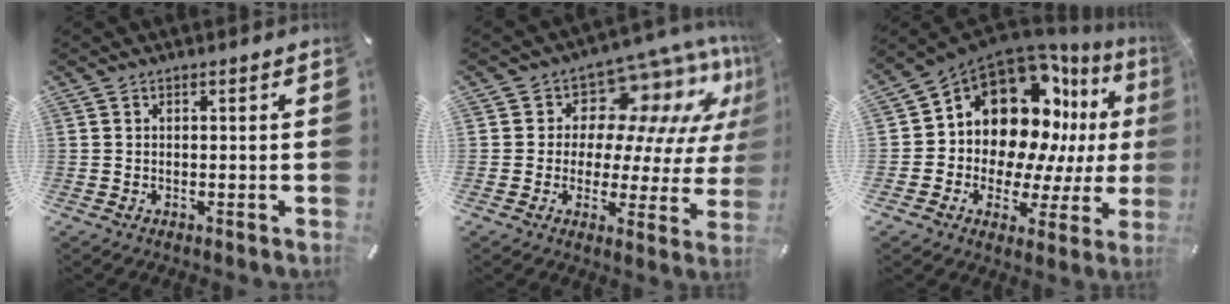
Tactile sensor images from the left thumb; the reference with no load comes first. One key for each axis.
{"total": 12.8, "fx": 8.4, "fy": 7.8, "fz": 5.7, "tx": -0.079, "ty": -0.080, "tz": 0.144}
{"total": 16.5, "fx": 7.0, "fy": 11.8, "fz": 9.3, "tx": -0.163, "ty": -0.089, "tz": 0.125}